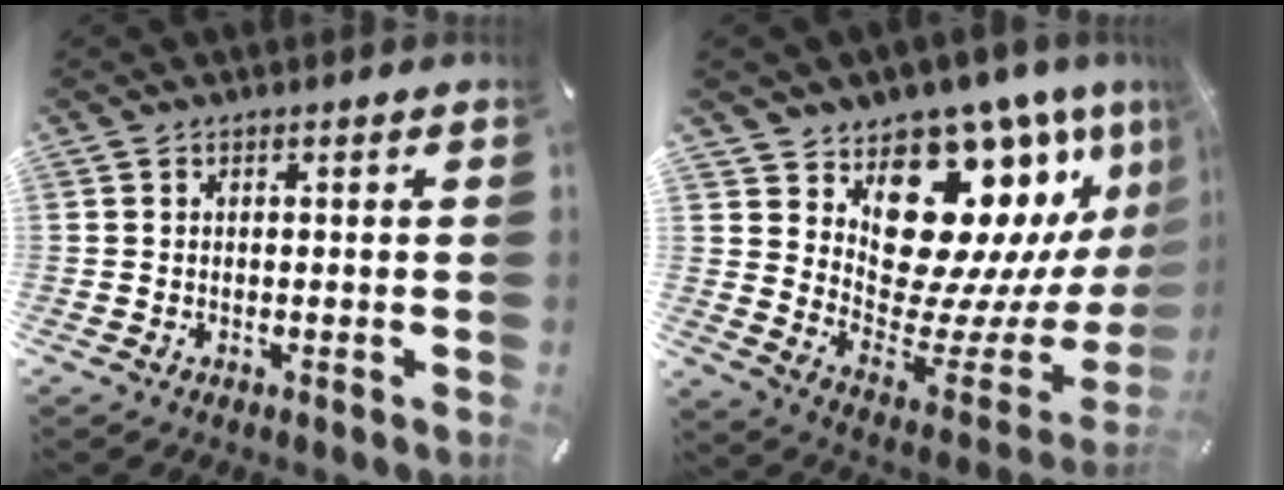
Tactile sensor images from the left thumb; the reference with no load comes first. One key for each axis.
{"total": 19.7, "fx": 10.7, "fy": 11.3, "fz": 12.0, "tx": -0.147, "ty": -0.111, "tz": 0.198}